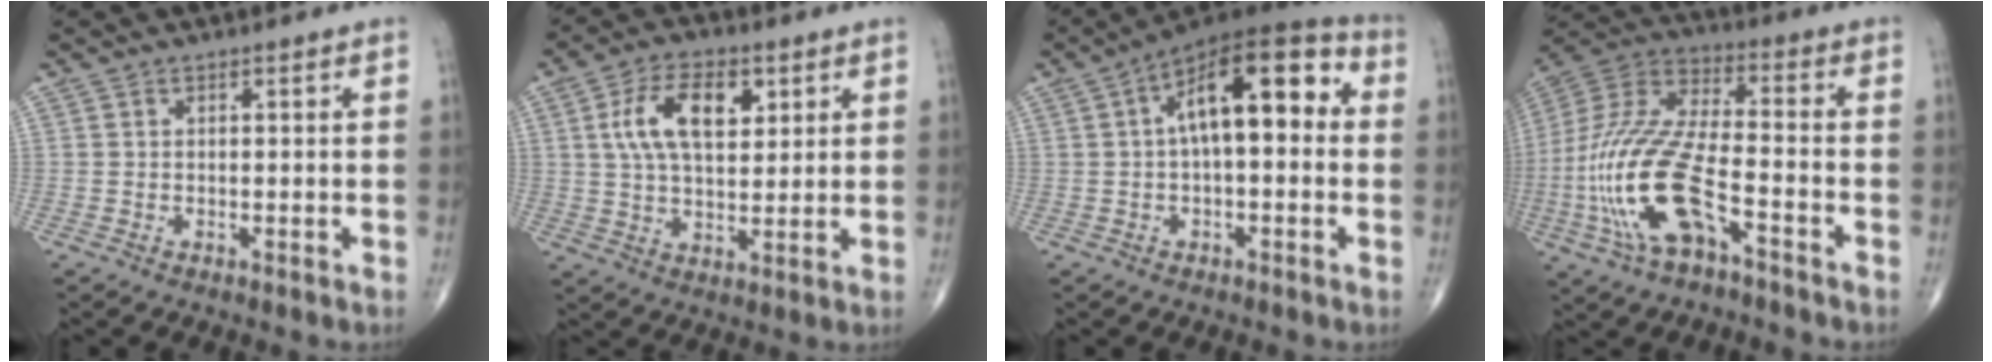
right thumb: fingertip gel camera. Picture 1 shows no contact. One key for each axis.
{"total": 11.7, "fx": 3.7, "fy": 6.3, "fz": 9.1, "tx": -0.151, "ty": -0.004, "tz": 0.066}
{"total": 16.1, "fx": 2.5, "fy": 7.1, "fz": 14.3, "tx": -0.199, "ty": 0.044, "tz": 0.028}
{"total": 20.6, "fx": -7.2, "fy": 8.0, "fz": 17.6, "tx": -0.396, "ty": 0.035, "tz": -0.129}